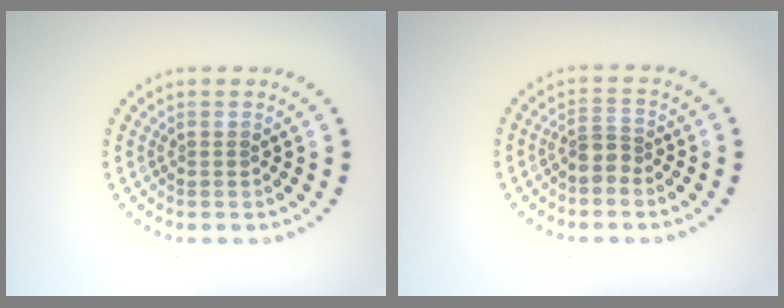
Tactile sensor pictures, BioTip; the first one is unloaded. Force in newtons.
{"total": 2.1, "press": 1.6, "slide": 1.3}